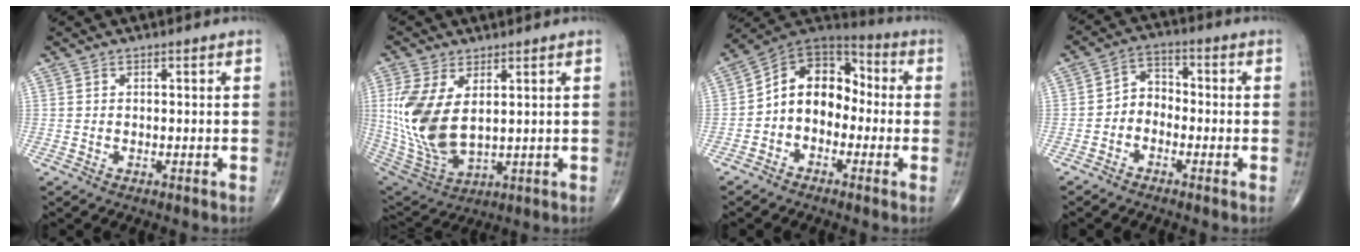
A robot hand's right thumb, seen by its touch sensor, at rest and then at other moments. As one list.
[{"total": 14.5, "force": [2.7, 7.9, 11.8], "torque": [-0.253, -0.016, 0.072]}, {"total": 12.0, "force": [-1.5, 9.0, 7.9], "torque": [-0.092, 0.053, -0.046]}, {"total": 4.5, "force": [-1.8, 3.5, 2.3], "torque": [-0.015, 0.027, -0.051]}]